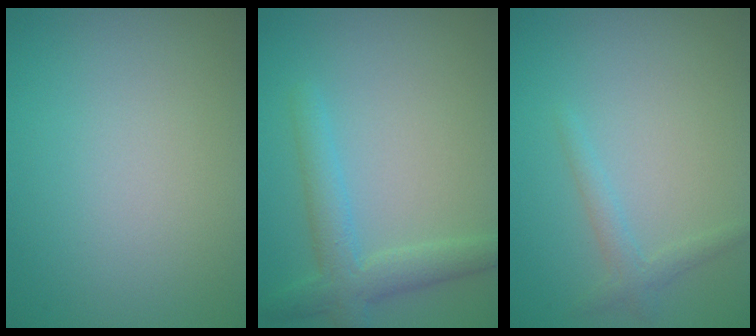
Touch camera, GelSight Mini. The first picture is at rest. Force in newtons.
{"total": 3.5, "press": 3.5, "slide": 0.2}
{"total": 1.5, "press": 1.5, "slide": 0.1}